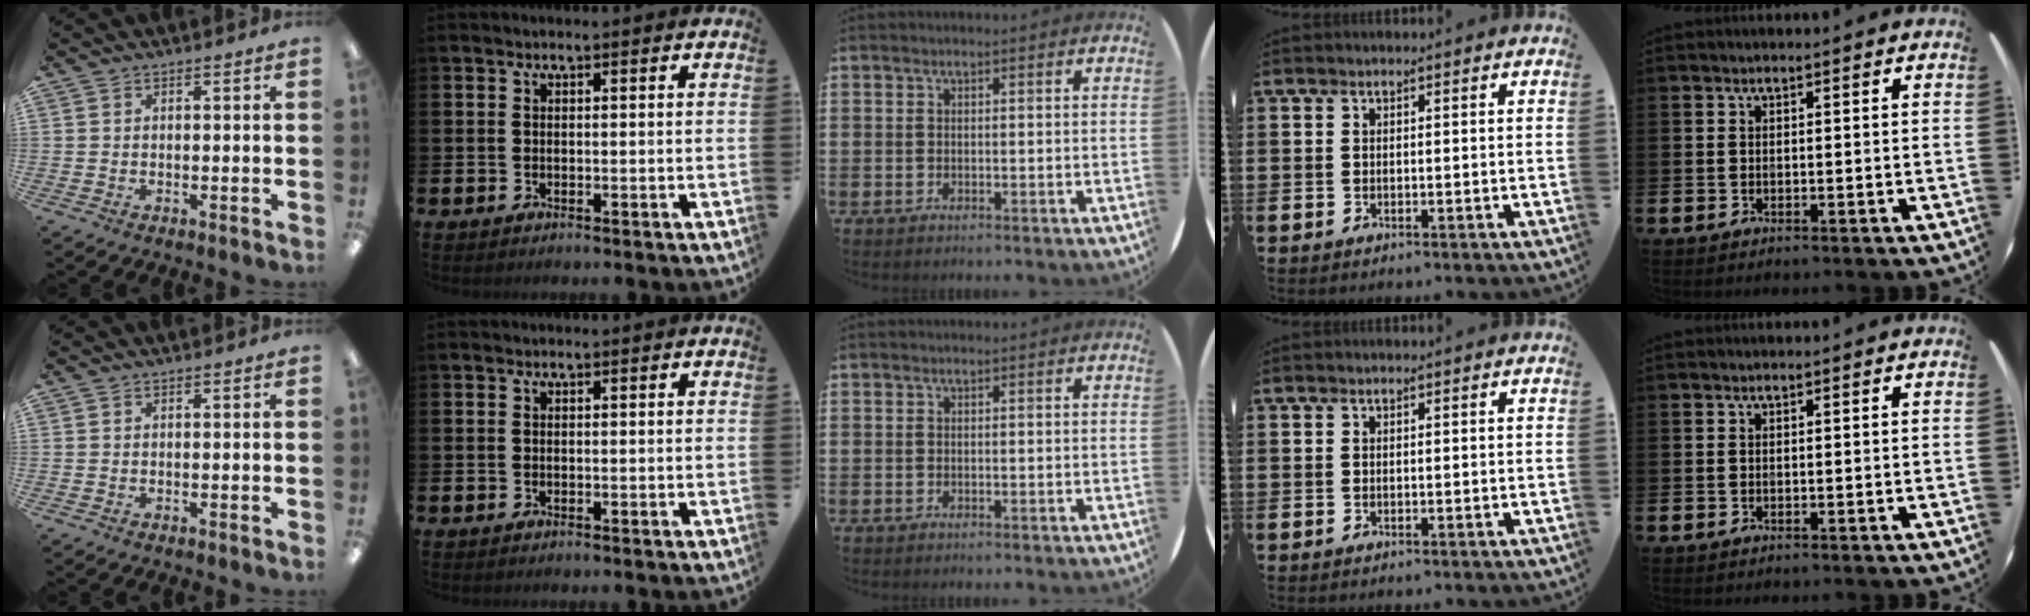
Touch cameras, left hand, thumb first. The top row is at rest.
{}